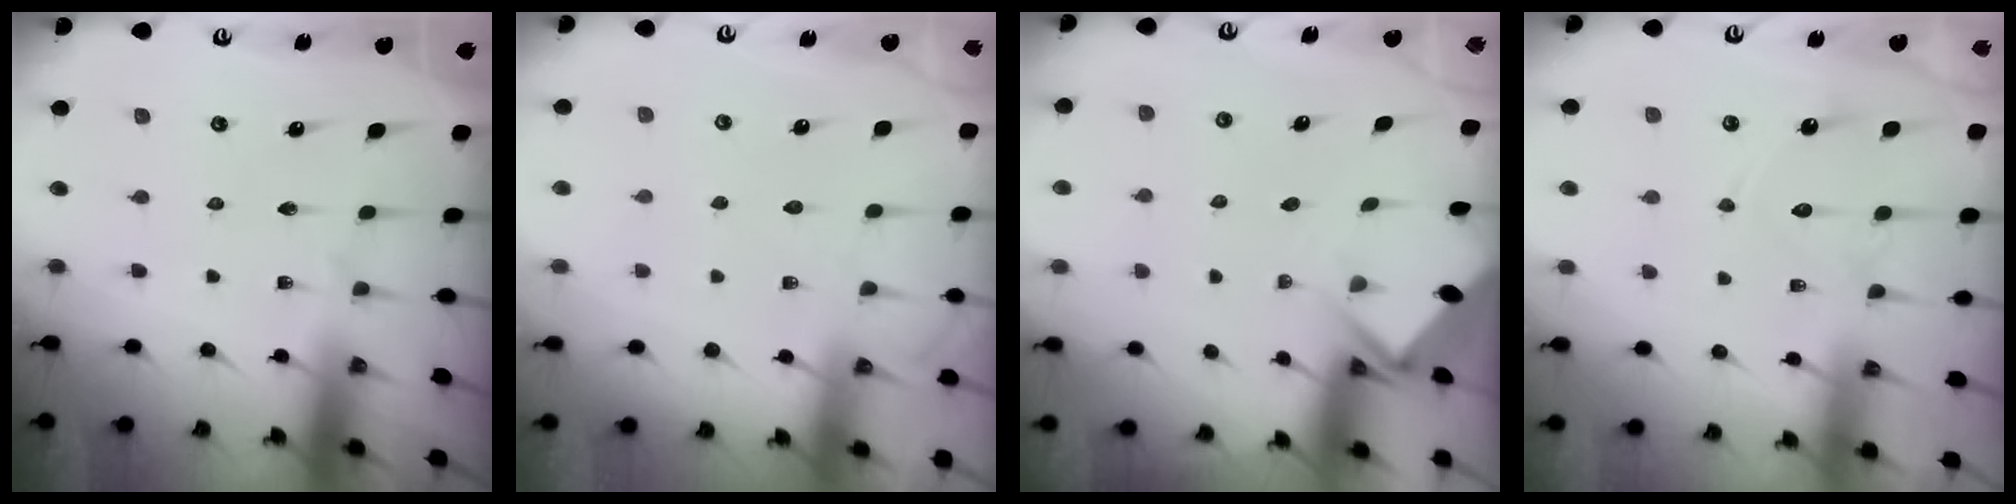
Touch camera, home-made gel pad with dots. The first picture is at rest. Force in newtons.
{"total": 3.9, "press": 3.9, "slide": 0.6}
{"total": 2.9, "press": 2.9, "slide": 0.2}
{"total": 9.3, "press": 9.3, "slide": 0.8}